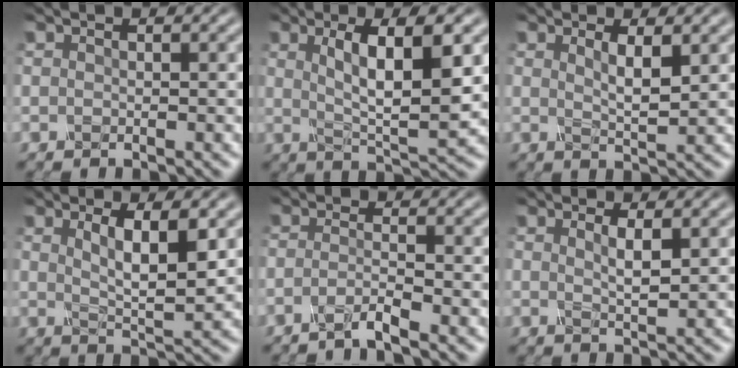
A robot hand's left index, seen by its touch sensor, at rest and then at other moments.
{"total": 6.8, "force": [1.4, 1.7, 6.5], "torque": [-0.107, -0.005, 0.032]}
{"total": 2.0, "force": [0.6, 0.4, 1.8], "torque": [-0.034, -0.006, 0.018]}
{"total": 4.1, "force": [1.0, 0.9, 3.9], "torque": [-0.071, -0.009, 0.027]}
{"total": 2.1, "force": [-1.7, 0.2, 1.2], "torque": [-0.020, 0.002, -0.037]}
{"total": 1.5, "force": [0.4, 0.3, 1.4], "torque": [-0.025, -0.003, 0.011]}